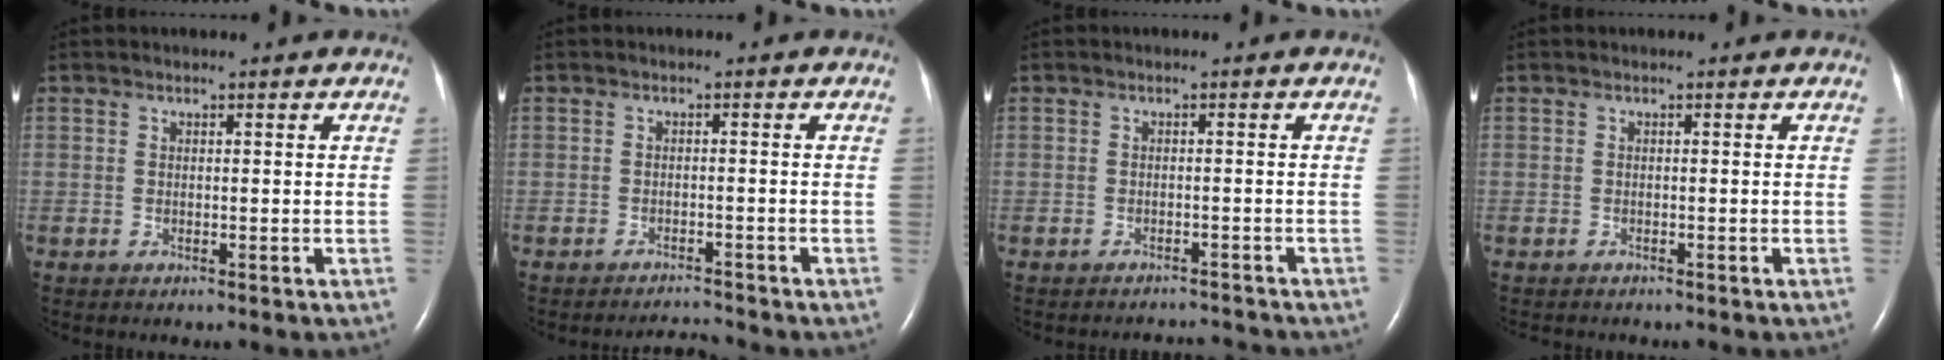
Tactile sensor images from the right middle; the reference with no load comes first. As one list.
[{"total": 2.5, "force": [-2.3, -0.7, -0.3], "torque": [-0.001, -0.014, -0.034]}, {"total": 3.3, "force": [-3.2, 0.1, -0.5], "torque": [0.007, -0.002, -0.043]}, {"total": 1.6, "force": [-1.5, 0.5, 0.5], "torque": [-0.013, -0.004, -0.018]}]